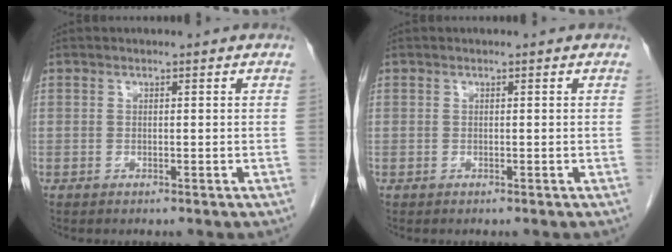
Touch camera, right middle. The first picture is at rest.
{"total": 0.0}